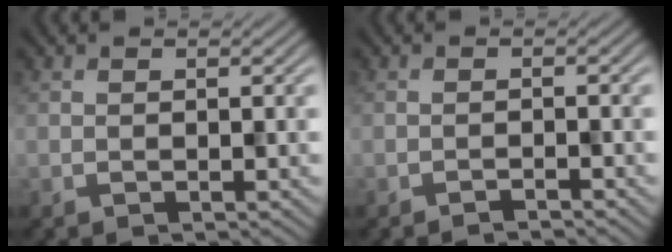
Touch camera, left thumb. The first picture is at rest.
{"total": 1.1, "force": [-1.0, 0.0, 0.4], "torque": [-0.005, 0.003, -0.021]}